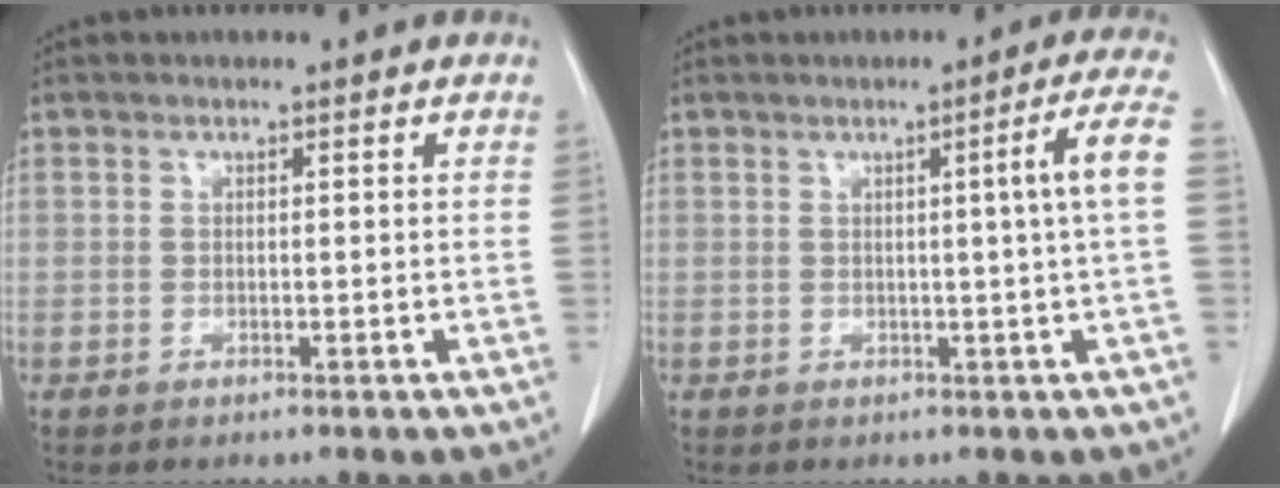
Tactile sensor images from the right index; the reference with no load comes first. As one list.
[{"total": 5.4, "force": [0.4, -1.4, 5.2], "torque": [-0.068, 0.000, 0.008]}]